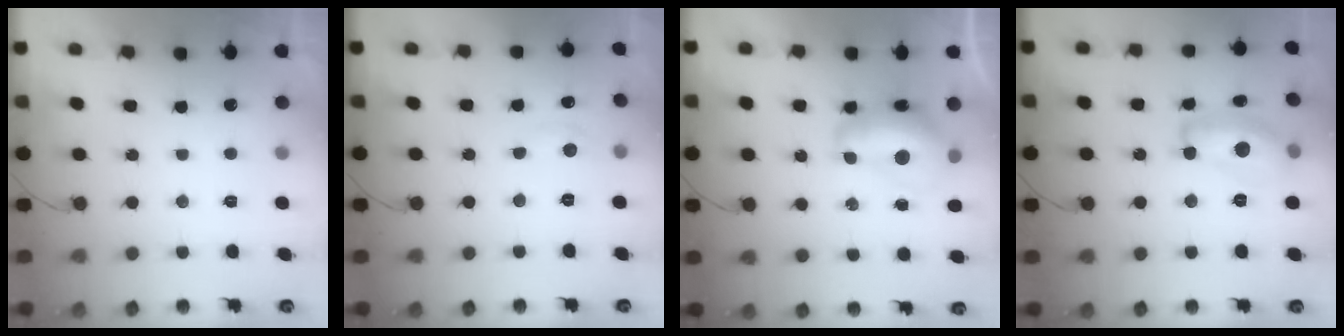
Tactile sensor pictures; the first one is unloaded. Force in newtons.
{"total": 5.0, "press": 4.9, "slide": 0.6}
{"total": 11.9, "press": 11.8, "slide": 1.4}
{"total": 16.0, "press": 16.0, "slide": 0.7}